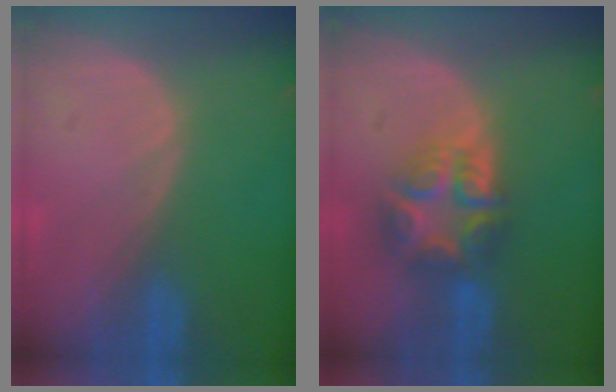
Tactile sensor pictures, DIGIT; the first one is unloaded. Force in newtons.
{"total": 7.7, "press": 6.7, "slide": 3.7}